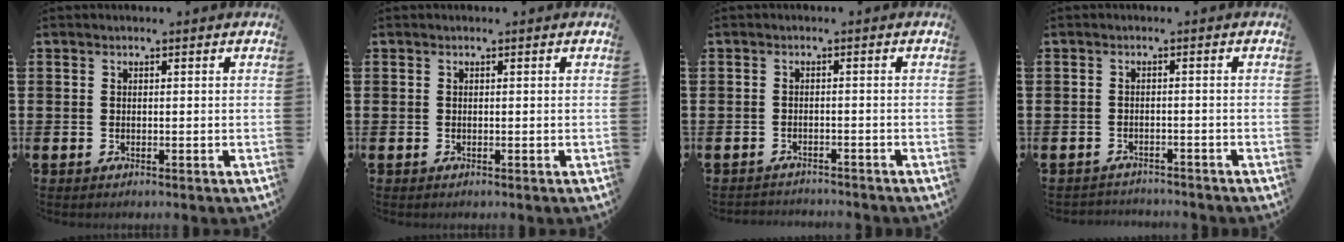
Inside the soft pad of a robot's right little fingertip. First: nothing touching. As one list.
[{"total": 0.0}, {"total": 1.3, "force": [-1.3, 0.0, -0.2], "torque": [-0.001, 0.004, -0.029]}, {"total": 1.5, "force": [-1.5, 0.1, -0.2], "torque": [-0.002, 0.003, -0.033]}]